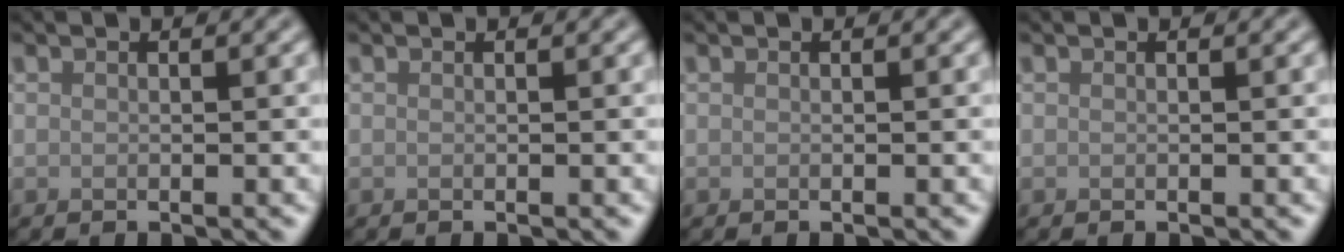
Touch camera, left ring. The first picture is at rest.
{"total": 0.0}
{"total": 0.0}
{"total": 0.0}